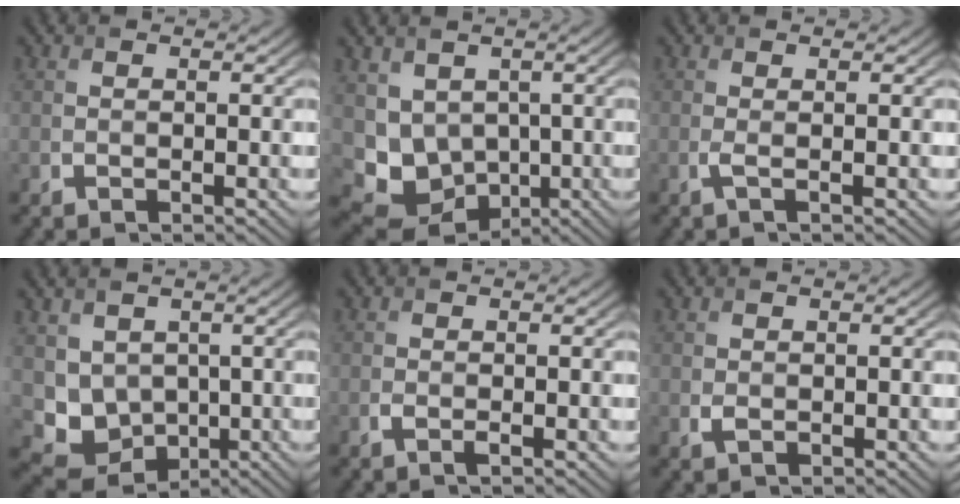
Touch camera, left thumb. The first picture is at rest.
{"total": 7.0, "force": [0.3, 6.0, 3.6], "torque": [-0.085, -0.034, 0.016]}
{"total": 1.2, "force": [0.0, 0.2, 1.2], "torque": [-0.026, 0.001, -0.004]}
{"total": 6.0, "force": [0.6, 5.2, 2.9], "torque": [-0.078, -0.026, 0.016]}
{"total": 0.7, "force": [-0.3, 0.1, 0.7], "torque": [-0.016, -0.003, -0.006]}
{"total": 0.8, "force": [0.1, 0.6, 0.5], "torque": [-0.015, -0.003, 0.004]}